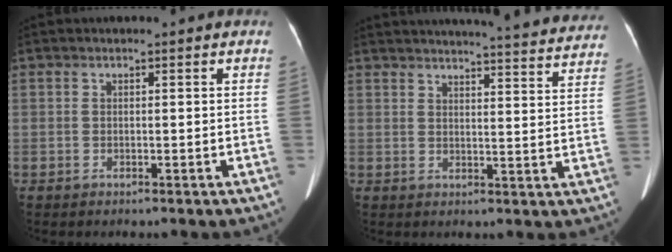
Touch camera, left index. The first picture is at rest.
{"total": 27.1, "force": [25.7, 2.5, 8.2], "torque": [-0.118, -0.059, 0.294]}